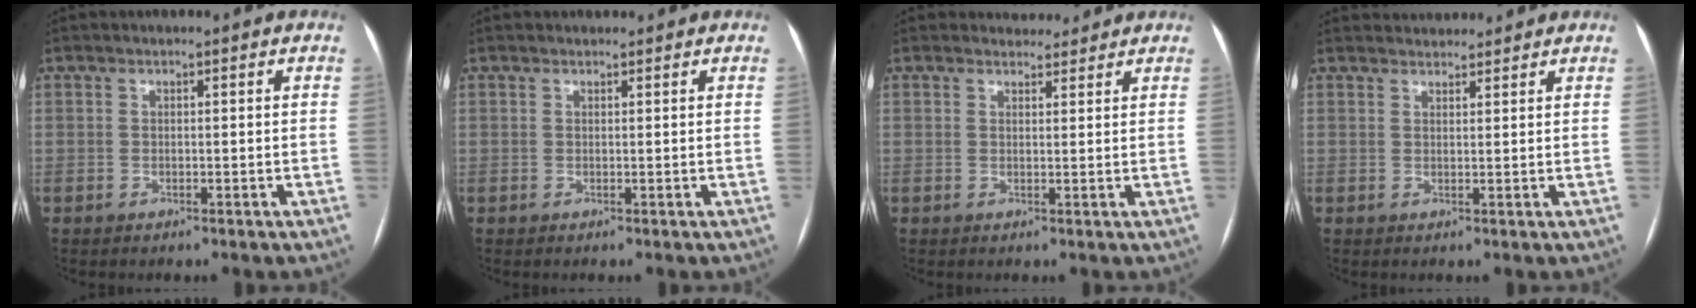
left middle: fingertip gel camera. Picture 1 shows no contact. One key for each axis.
{"total": 1.1, "fx": 1.0, "fy": 0.3, "fz": 0.1, "tx": -0.009, "ty": 0.010, "tz": 0.016}
{"total": 2.8, "fx": 2.7, "fy": 1.0, "fz": -0.1, "tx": 0.001, "ty": 0.005, "tz": 0.034}
{"total": 4.9, "fx": 4.7, "fy": 1.1, "fz": 0.4, "tx": -0.005, "ty": 0.028, "tz": 0.065}